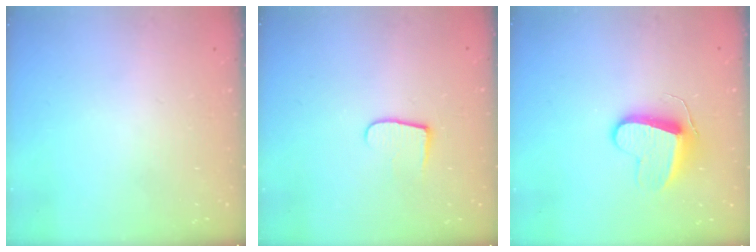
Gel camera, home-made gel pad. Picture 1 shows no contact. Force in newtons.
{"total": 6.6, "press": 6.6, "slide": 0.6}
{"total": 9.7, "press": 9.7, "slide": 0.6}